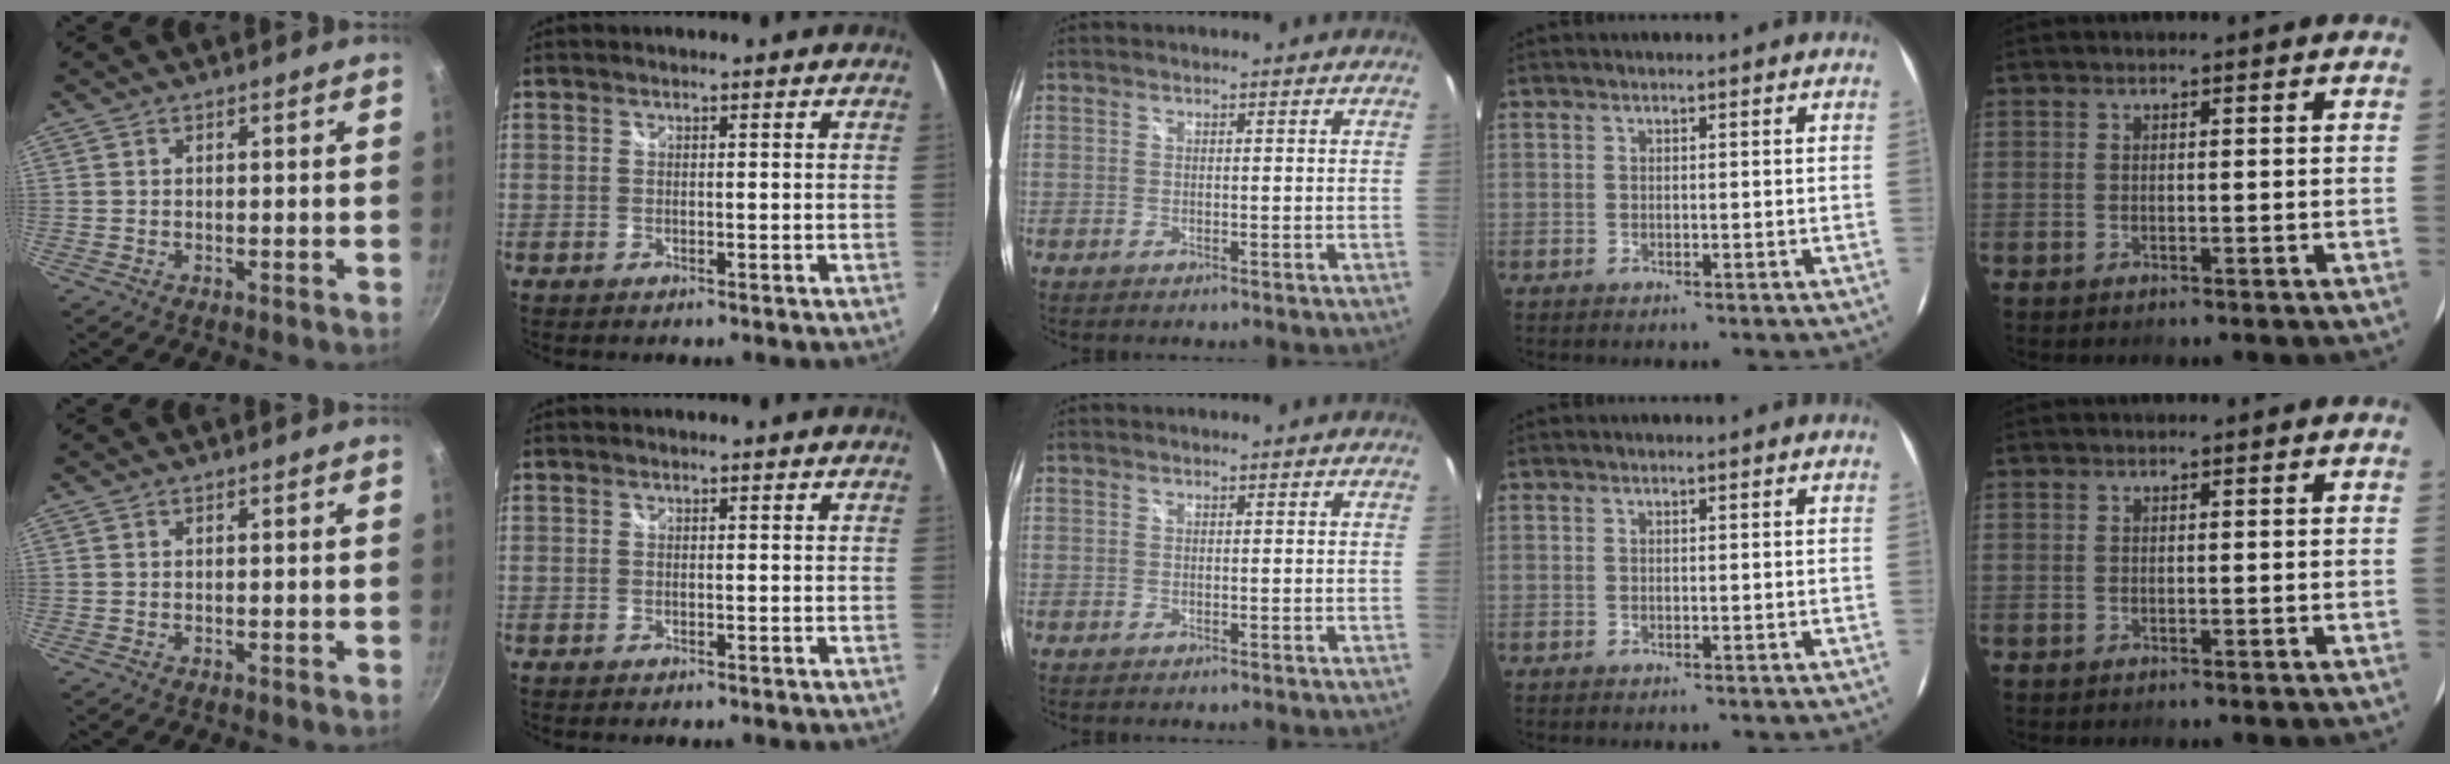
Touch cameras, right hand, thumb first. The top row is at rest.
{}